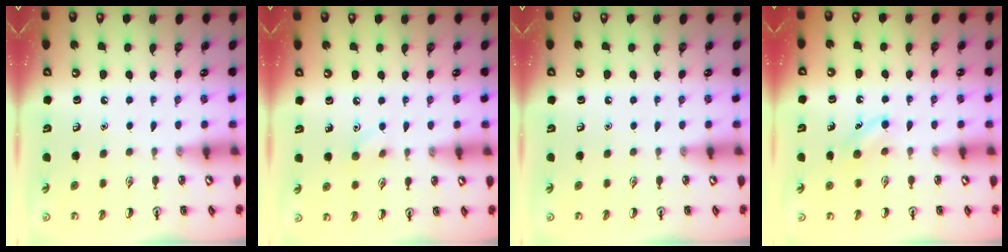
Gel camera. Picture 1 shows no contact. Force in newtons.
{"total": 4.7, "press": 4.4, "slide": 1.5}
{"total": 0.0}
{"total": 4.3, "press": 4.1, "slide": 1.5}